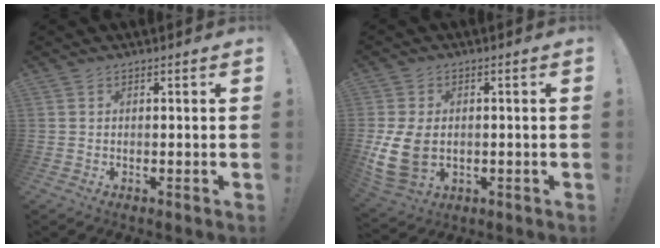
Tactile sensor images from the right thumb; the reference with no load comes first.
{"total": 10.7, "force": [-0.4, 7.7, 7.5], "torque": [-0.152, -0.004, -0.003]}